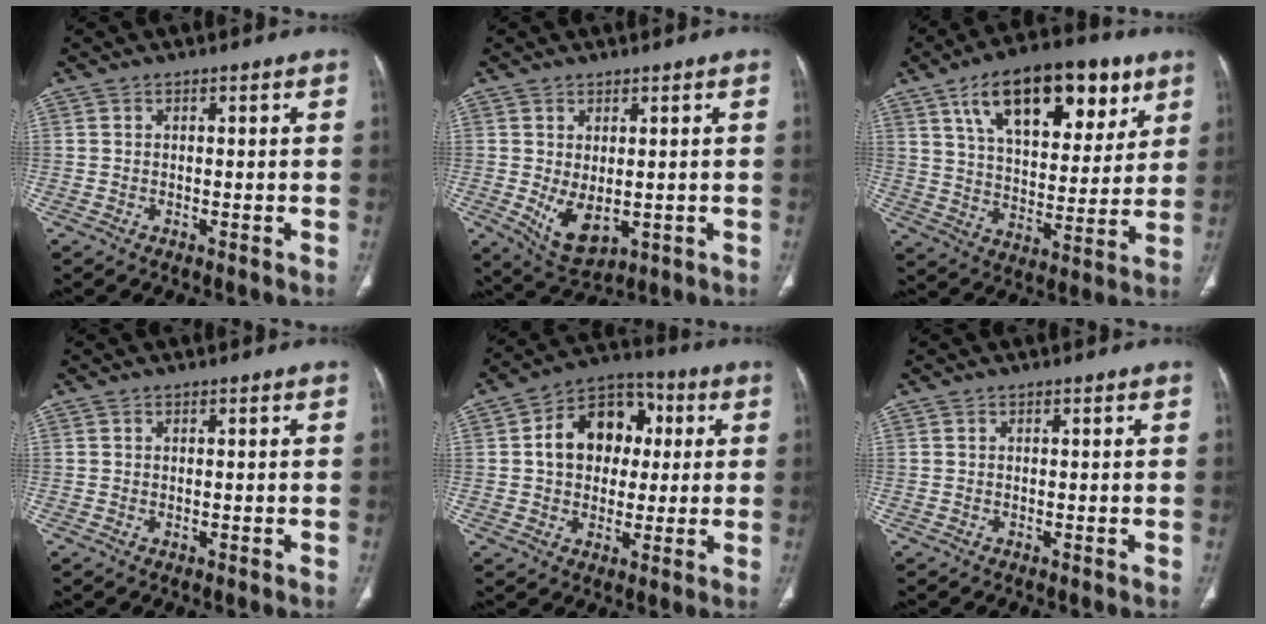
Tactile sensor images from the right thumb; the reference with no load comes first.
{"total": 6.8, "force": [-0.7, 3.8, 5.6], "torque": [-0.089, -0.010, 0.012]}
{"total": 23.0, "force": [11.8, 11.4, 16.2], "torque": [-0.214, -0.023, 0.195]}
{"total": 0.0}
{"total": 13.8, "force": [2.0, 10.5, 8.8], "torque": [-0.103, 0.020, 0.024]}
{"total": 0.0}